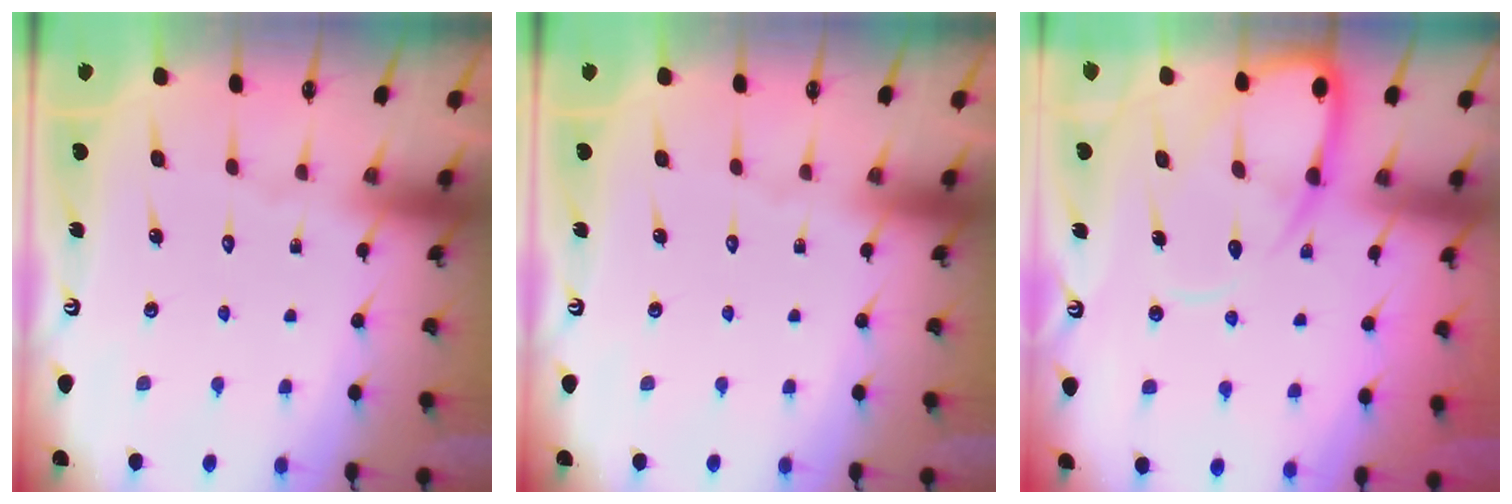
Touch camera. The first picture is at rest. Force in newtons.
{"total": 0.0}
{"total": 10.7, "press": 10.7, "slide": 1.0}